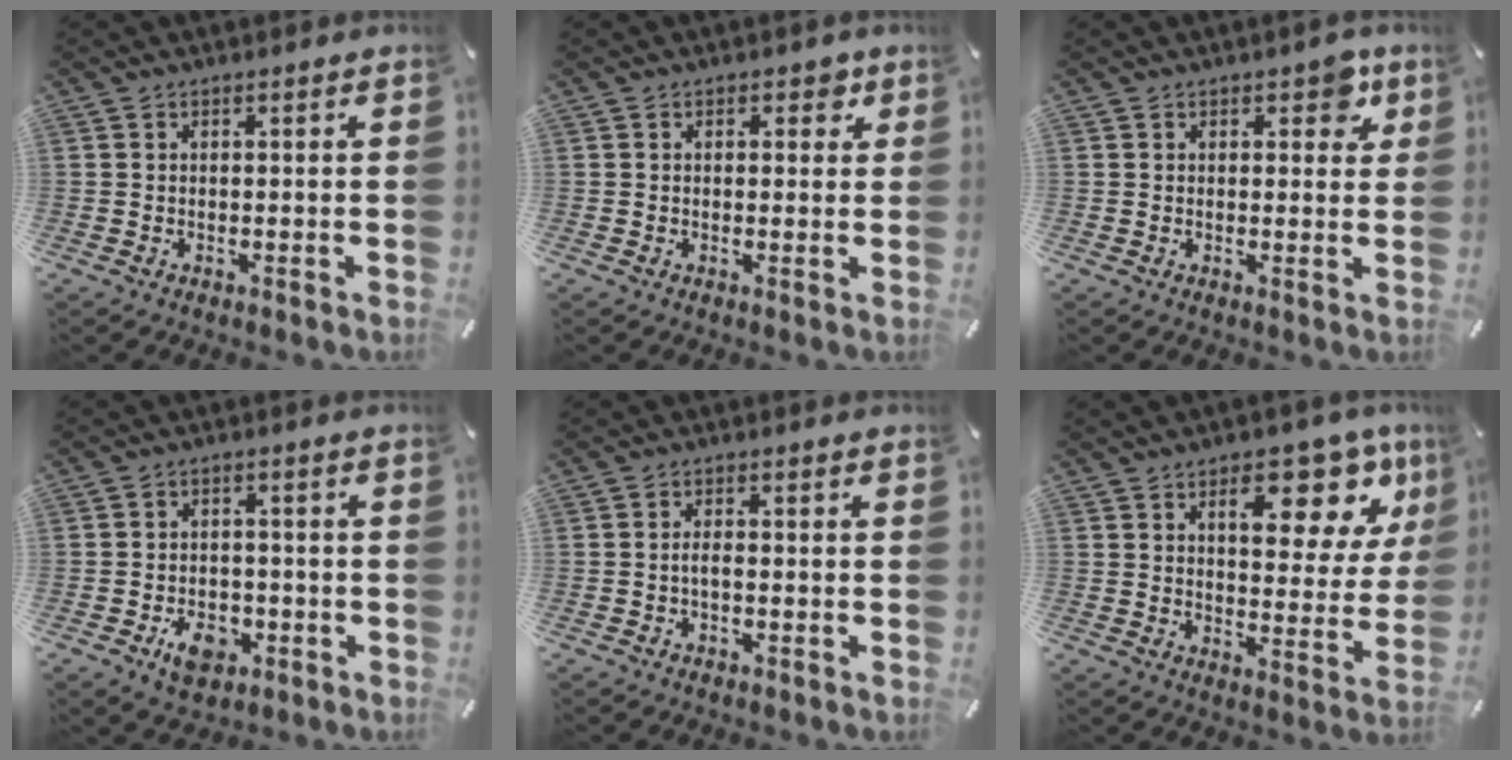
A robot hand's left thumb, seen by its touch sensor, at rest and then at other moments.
{"total": 2.6, "force": [0.8, 1.8, 1.8], "torque": [-0.006, -0.003, 0.004]}
{"total": 4.9, "force": [2.4, 2.8, 3.2], "torque": [-0.024, -0.004, 0.031]}
{"total": 7.1, "force": [-3.0, 5.1, 4.0], "torque": [-0.062, 0.007, -0.054]}
{"total": 2.1, "force": [-0.7, 1.1, 1.7], "torque": [-0.033, 0.005, -0.013]}
{"total": 15.9, "force": [7.8, 8.2, 11.2], "torque": [-0.135, -0.041, 0.123]}